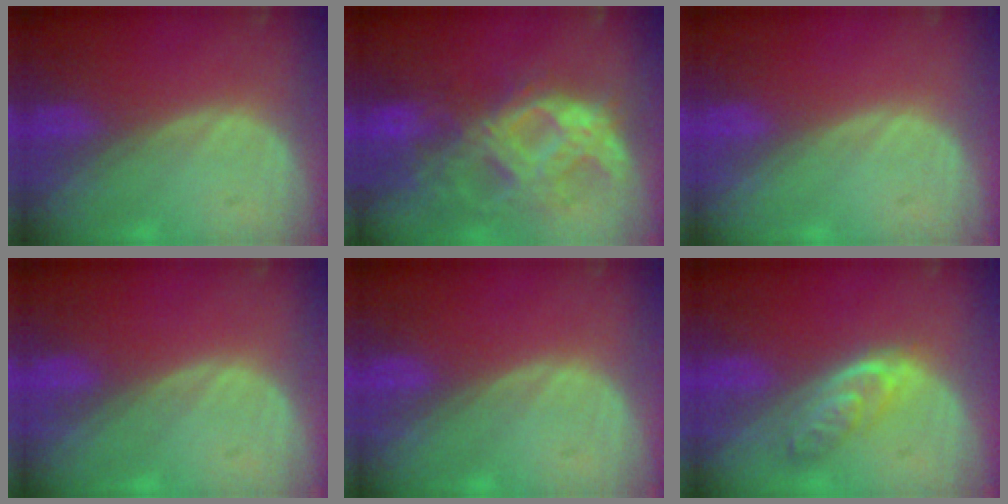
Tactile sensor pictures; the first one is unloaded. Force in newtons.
{"total": 10.6, "press": 9.2, "slide": 5.3}
{"total": 0.0}
{"total": 0.0}
{"total": 0.0}
{"total": 4.6, "press": 4.4, "slide": 1.1}